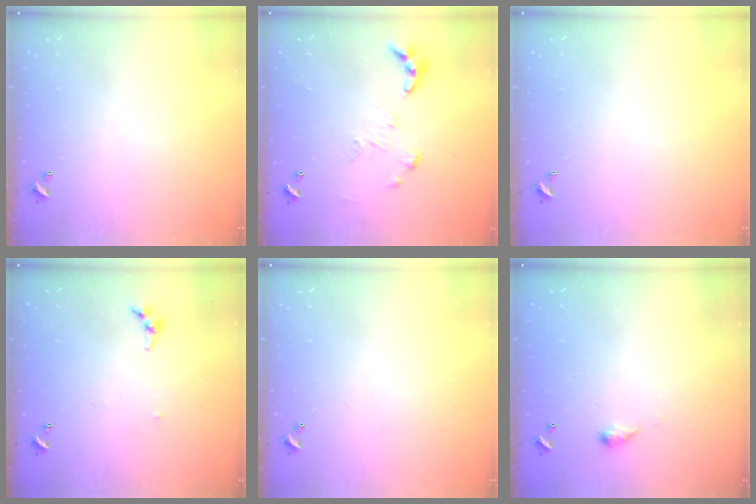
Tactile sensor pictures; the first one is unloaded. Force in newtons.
{"total": 0.0}
{"total": 0.0}
{"total": 4.0, "press": 3.9, "slide": 0.5}
{"total": 0.0}
{"total": 3.5, "press": 3.4, "slide": 0.6}